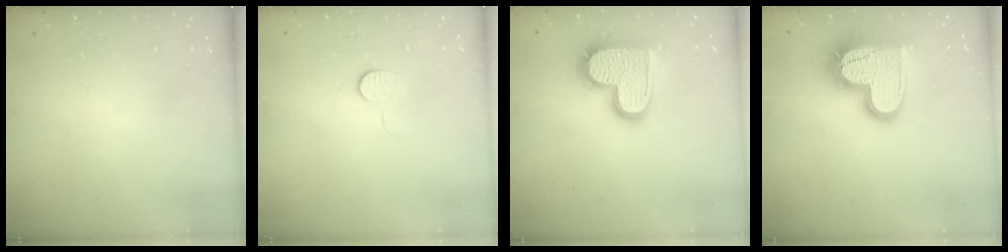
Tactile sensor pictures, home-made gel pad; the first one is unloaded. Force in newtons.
{"total": 4.3, "press": 4.3, "slide": 0.3}
{"total": 17.6, "press": 17.5, "slide": 1.3}
{"total": 19.7, "press": 19.7, "slide": 1.7}